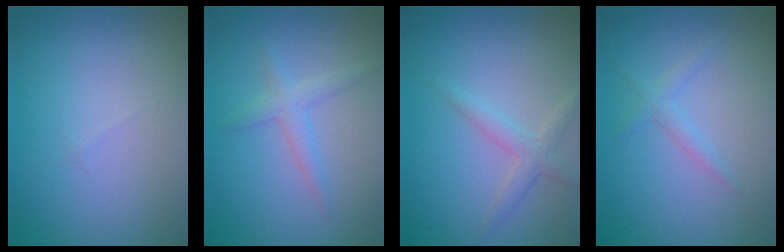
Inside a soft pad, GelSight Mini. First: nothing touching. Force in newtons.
{"total": 2.0, "press": 2.0, "slide": 0.1}
{"total": 2.0, "press": 2.0, "slide": 0.0}
{"total": 1.3, "press": 1.2, "slide": 0.1}